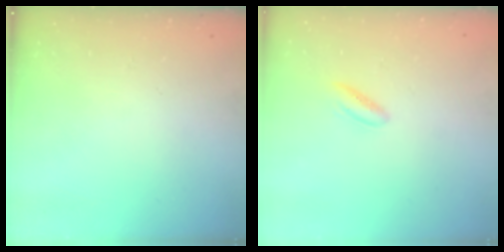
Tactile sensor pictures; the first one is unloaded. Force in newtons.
{"total": 2.6, "press": 2.3, "slide": 1.3}